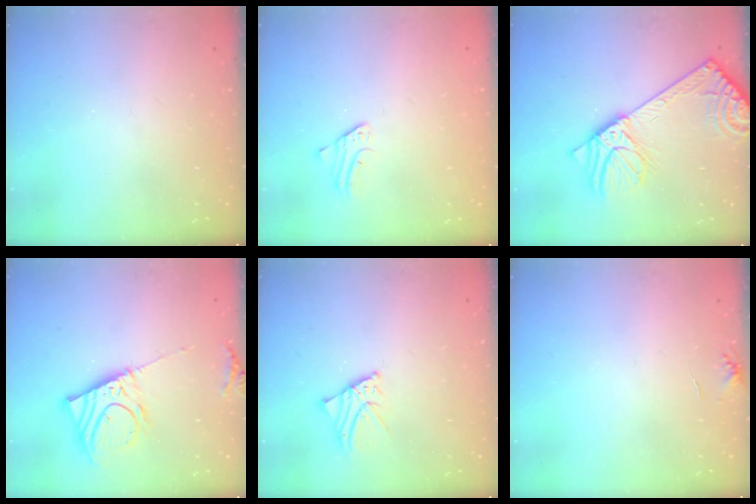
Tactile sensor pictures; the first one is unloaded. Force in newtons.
{"total": 2.0, "press": 2.0, "slide": 0.1}
{"total": 16.7, "press": 16.2, "slide": 4.1}
{"total": 10.9, "press": 10.7, "slide": 1.8}
{"total": 2.3, "press": 2.3, "slide": 0.3}
{"total": 5.4, "press": 5.4, "slide": 0.6}